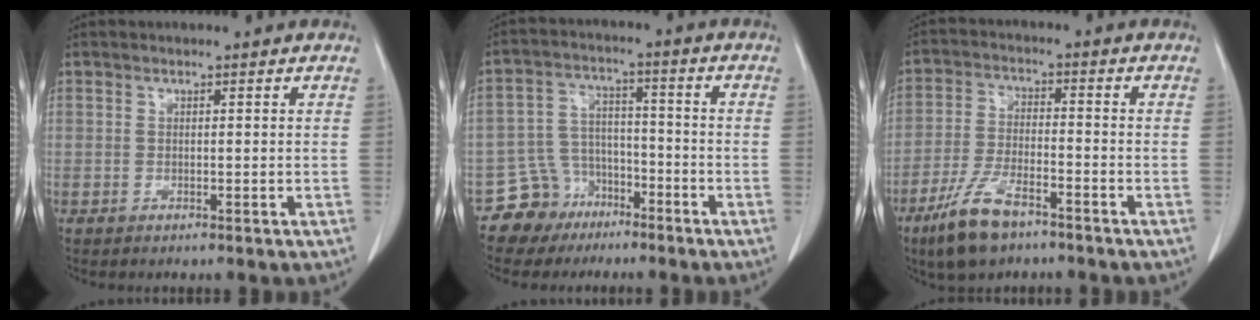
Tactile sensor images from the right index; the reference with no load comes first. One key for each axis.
{"total": 7.7, "fx": -5.1, "fy": 5.7, "fz": 0.1, "tx": 0.003, "ty": 0.026, "tz": -0.088}
{"total": 9.3, "fx": -6.3, "fy": 2.8, "fz": 6.2, "tx": -0.133, "ty": -0.014, "tz": -0.118}